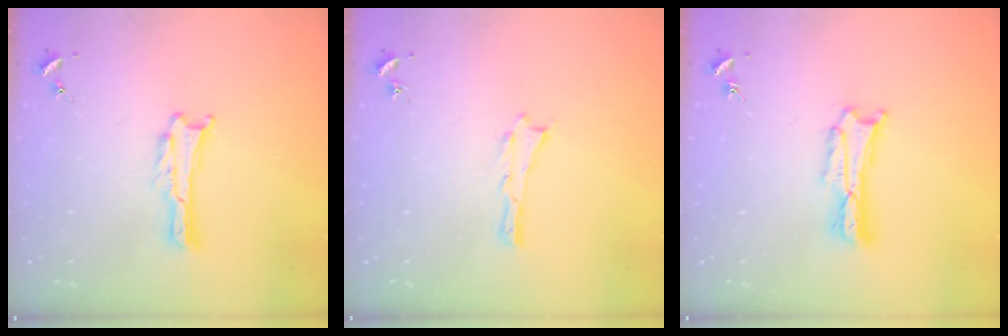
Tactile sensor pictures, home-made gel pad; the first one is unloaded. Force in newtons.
{"total": 0.0}
{"total": 3.0, "press": 3.0, "slide": 0.3}